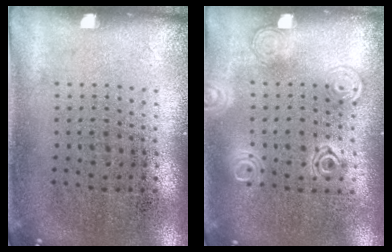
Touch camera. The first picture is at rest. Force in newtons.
{"total": 1.2, "press": 1.2, "slide": 0.1}